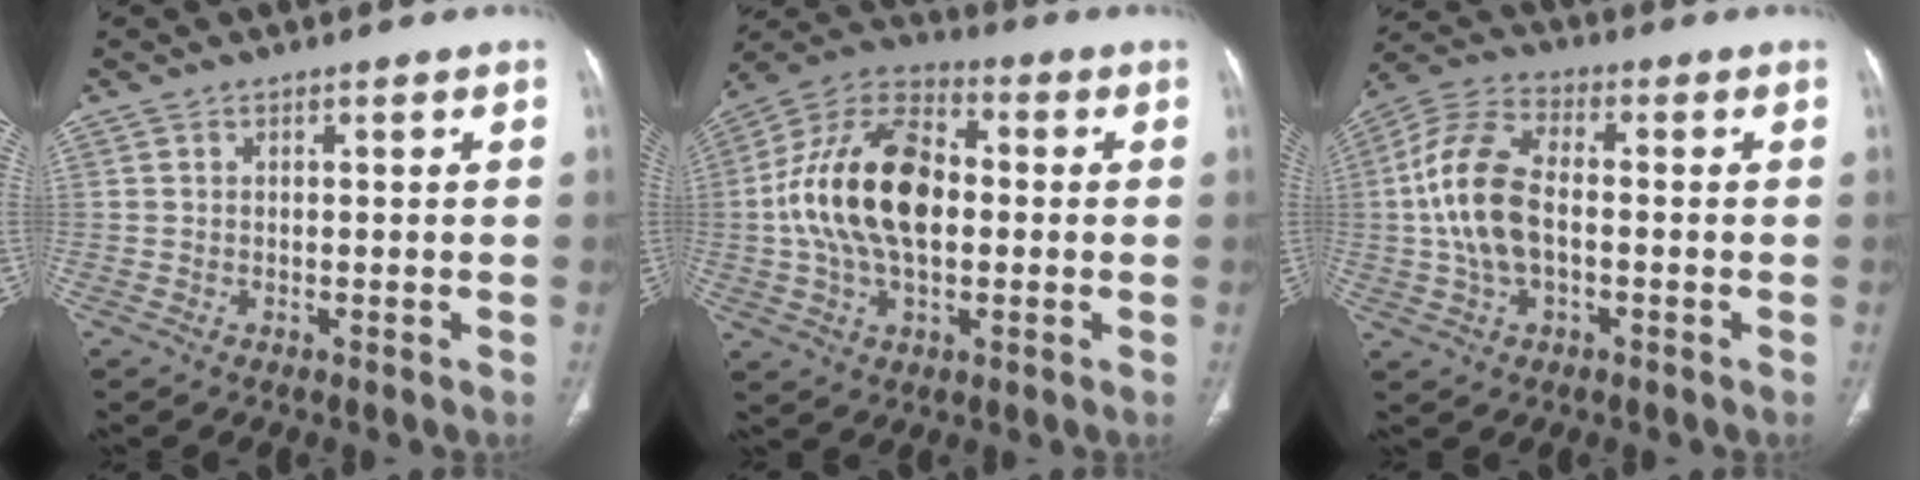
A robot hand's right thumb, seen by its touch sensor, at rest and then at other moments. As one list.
[{"total": 19.4, "force": [0.3, 11.5, 15.6], "torque": [-0.287, 0.027, 0.000]}, {"total": 13.2, "force": [-0.7, 7.5, 10.8], "torque": [-0.226, 0.027, -0.016]}]